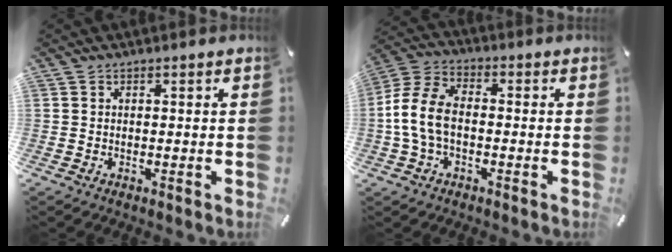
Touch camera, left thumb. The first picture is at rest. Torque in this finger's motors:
{"motor_torque": [1.66, 1.43, 0.99, 0.14, 0.26]}